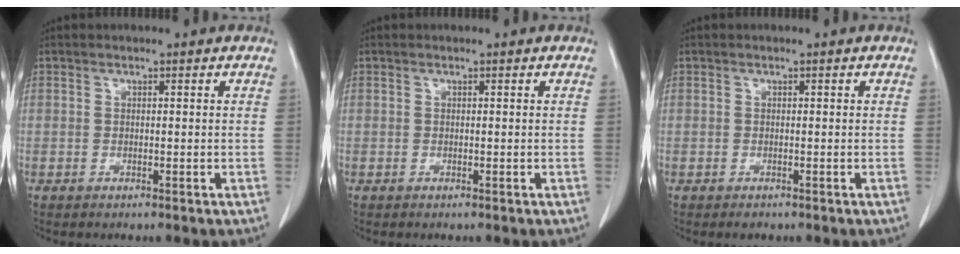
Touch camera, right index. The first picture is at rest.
{"total": 0.0}
{"total": 1.0, "force": [-0.7, 0.6, 0.3], "torque": [-0.005, 0.001, -0.008]}